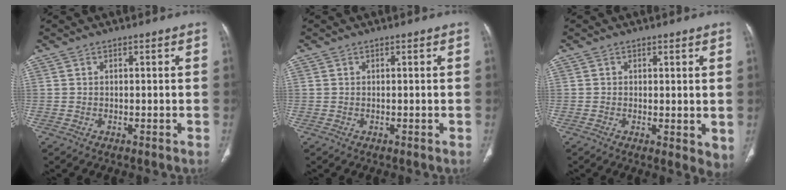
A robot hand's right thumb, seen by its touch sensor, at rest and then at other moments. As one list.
[{"total": 0.0}, {"total": 4.1, "force": [0.0, 1.8, 3.7], "torque": [-0.041, -0.013, 0.001]}]